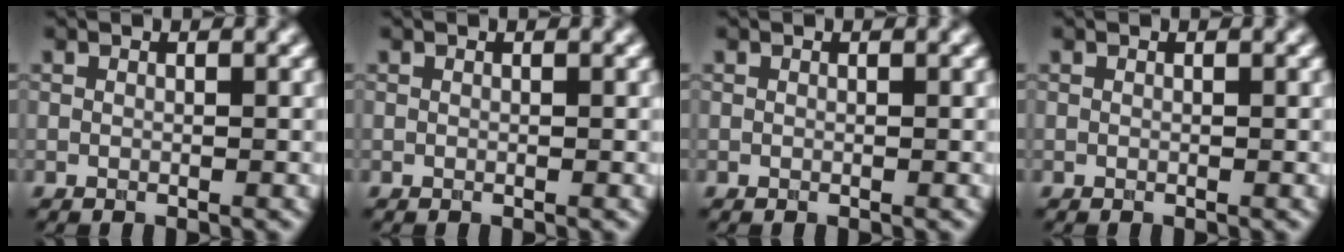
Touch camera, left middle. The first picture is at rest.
{"total": 0.0}
{"total": 0.0}
{"total": 0.0}